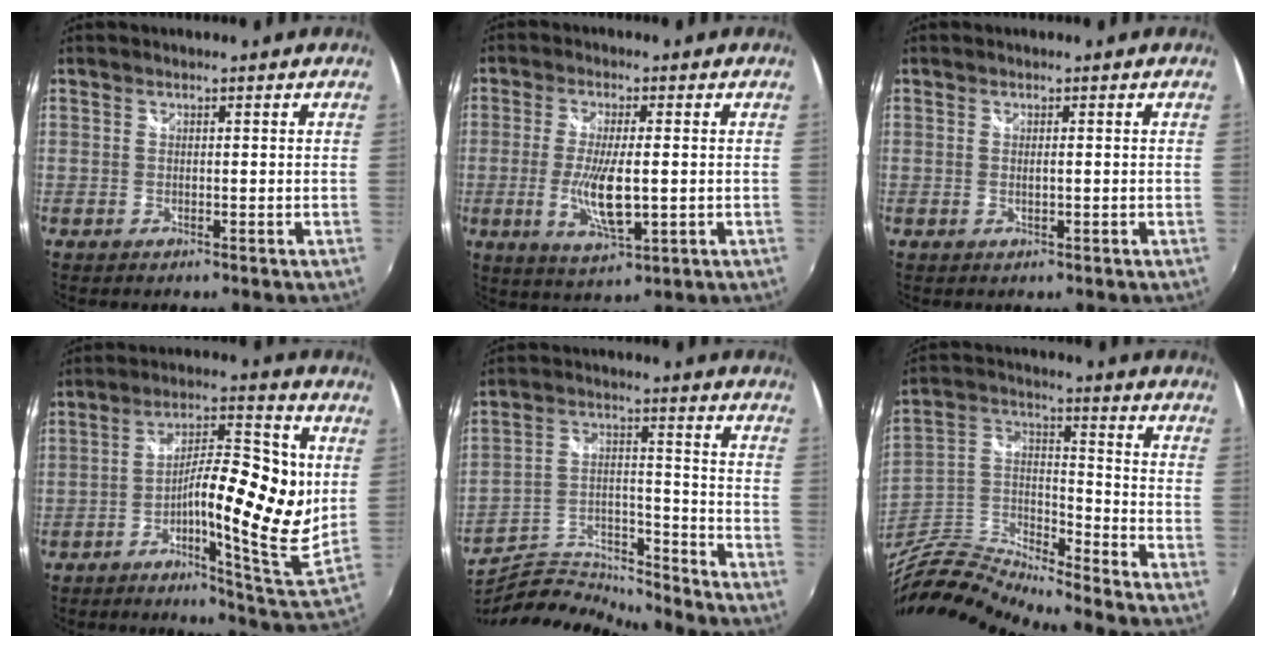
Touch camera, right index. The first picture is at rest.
{"total": 8.7, "force": [-1.4, 2.3, 8.3], "torque": [-0.162, -0.017, -0.022]}
{"total": 0.7, "force": [0.1, -0.1, 0.6], "torque": [-0.010, 0.000, 0.002]}
{"total": 15.4, "force": [0.4, 3.3, 15.0], "torque": [-0.238, 0.003, -0.007]}
{"total": 11.2, "force": [-10.8, 1.5, 2.4], "torque": [-0.051, 0.014, -0.210]}
{"total": 14.1, "force": [-12.4, 1.3, 6.6], "torque": [-0.160, -0.002, -0.256]}